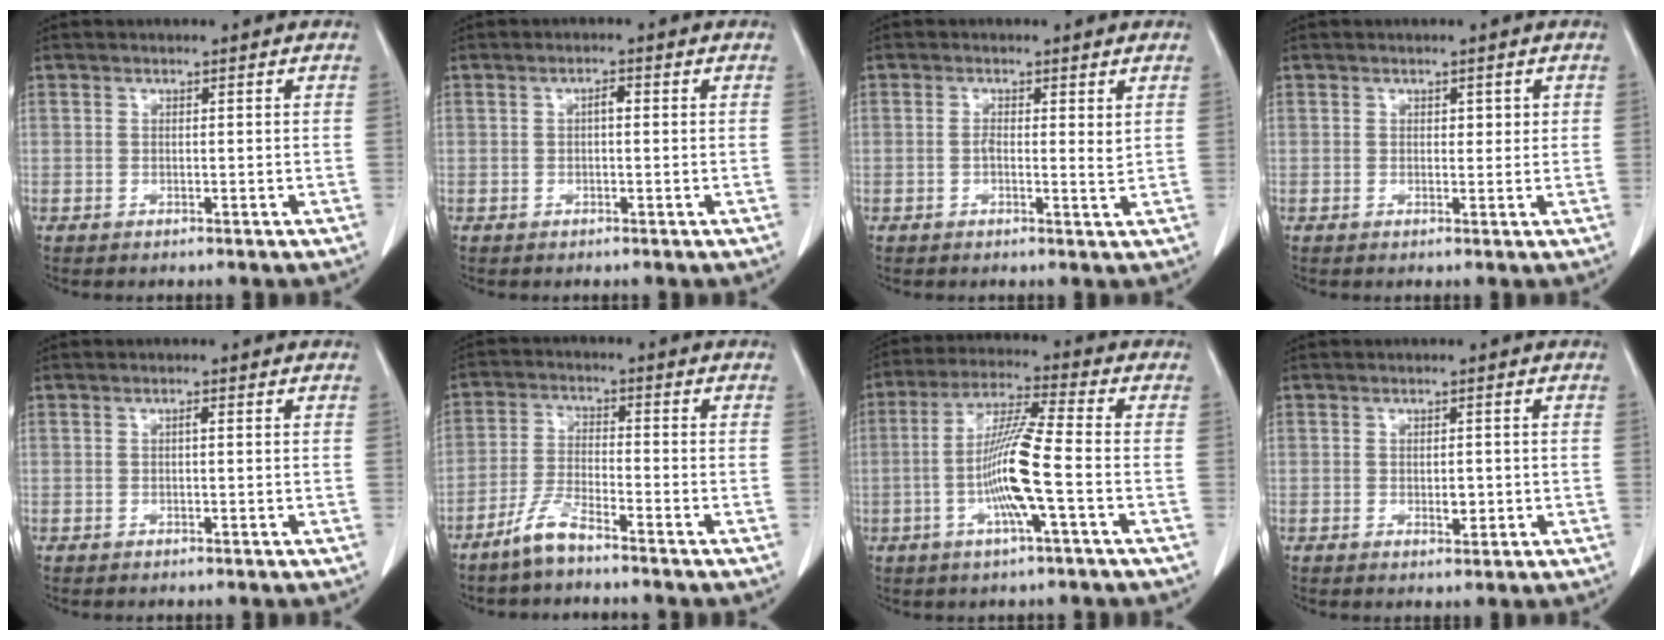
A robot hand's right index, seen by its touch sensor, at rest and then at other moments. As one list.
[{"total": 1.4, "force": [0.1, 0.5, 1.3], "torque": [-0.022, 0.004, 0.001]}, {"total": 2.4, "force": [0.6, 0.8, 2.2], "torque": [-0.033, 0.001, 0.009]}, {"total": 1.5, "force": [0.5, 0.9, 1.1], "torque": [-0.010, 0.001, 0.007]}, {"total": 0.6, "force": [0.0, 0.1, 0.6], "torque": [-0.013, 0.001, 0.001]}, {"total": 5.4, "force": [-4.3, 0.6, 3.2], "torque": [-0.076, -0.011, -0.089]}, {"total": 10.6, "force": [-2.4, -0.1, 10.3], "torque": [-0.201, 0.001, -0.050]}, {"total": 2.1, "force": [-0.2, 1.1, 1.7], "torque": [-0.023, 0.001, 0.004]}]